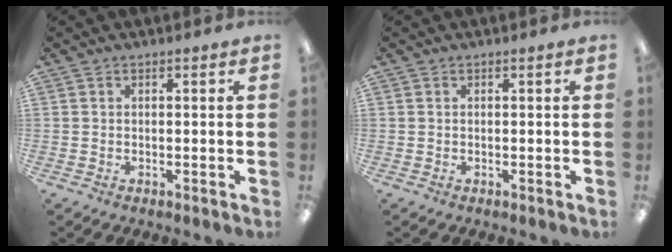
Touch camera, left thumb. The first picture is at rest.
{"total": 0.0}